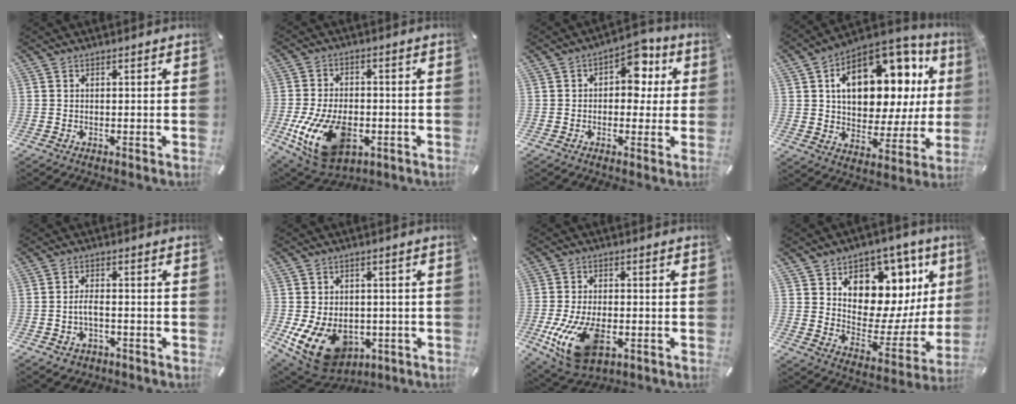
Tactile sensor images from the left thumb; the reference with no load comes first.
{"total": 17.2, "force": [-4.7, 10.8, 12.6], "torque": [-0.246, 0.006, -0.073]}
{"total": 8.9, "force": [2.2, 6.0, 6.2], "torque": [-0.078, -0.003, 0.033]}
{"total": 18.7, "force": [7.4, 12.0, 12.2], "torque": [-0.181, -0.042, 0.130]}
{"total": 4.0, "force": [-1.4, 2.5, 2.9], "torque": [-0.058, 0.009, -0.027]}
{"total": 13.8, "force": [-5.2, 9.8, 8.2], "torque": [-0.155, 0.019, -0.087]}
{"total": 14.8, "force": [-4.4, 8.7, 11.2], "torque": [-0.232, -0.002, -0.073]}
{"total": 11.9, "force": [6.4, 8.8, 4.9], "torque": [-0.057, -0.078, 0.112]}